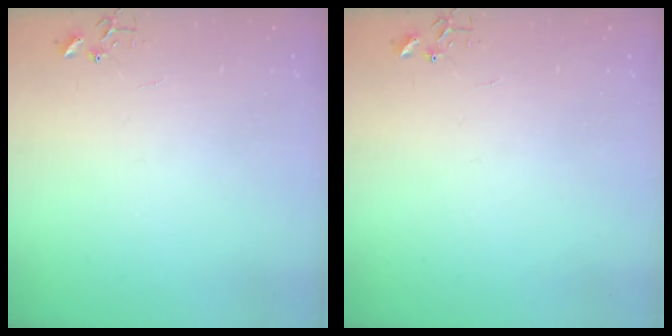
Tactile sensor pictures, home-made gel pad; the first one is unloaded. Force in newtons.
{"total": 0.0}